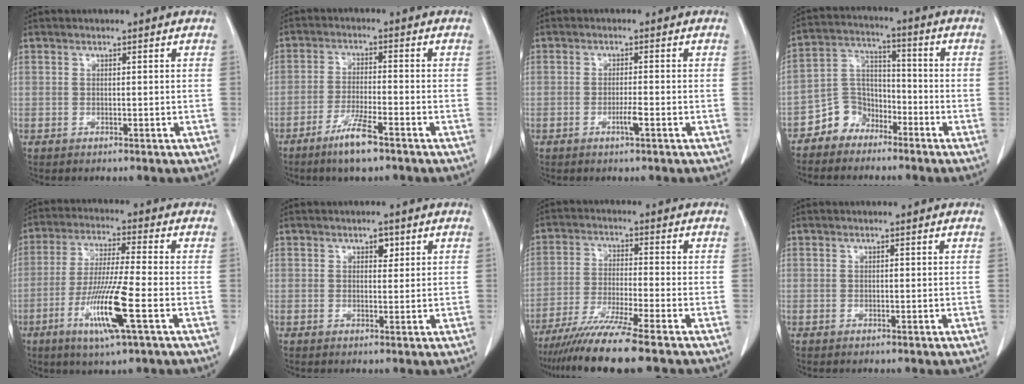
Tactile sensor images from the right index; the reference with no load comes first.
{"total": 6.3, "force": [-4.3, 0.6, 4.7], "torque": [-0.094, -0.010, -0.078]}
{"total": 2.3, "force": [-1.0, 0.0, 2.1], "torque": [-0.038, -0.002, -0.018]}
{"total": 7.0, "force": [-4.9, 4.9, 1.1], "torque": [-0.019, 0.026, -0.093]}
{"total": 11.8, "force": [-4.4, -0.1, 11.0], "torque": [-0.216, -0.021, -0.084]}
{"total": 1.8, "force": [0.9, 1.0, 1.1], "torque": [-0.013, 0.000, 0.013]}
{"total": 10.4, "force": [-8.2, -1.5, 6.2], "torque": [-0.101, -0.035, -0.140]}
{"total": 0.0}